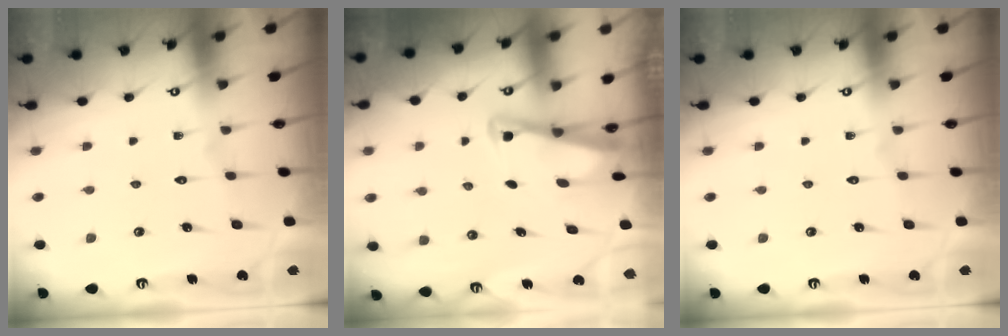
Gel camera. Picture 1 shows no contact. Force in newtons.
{"total": 2.8, "press": 2.8, "slide": 0.3}
{"total": 0.0}